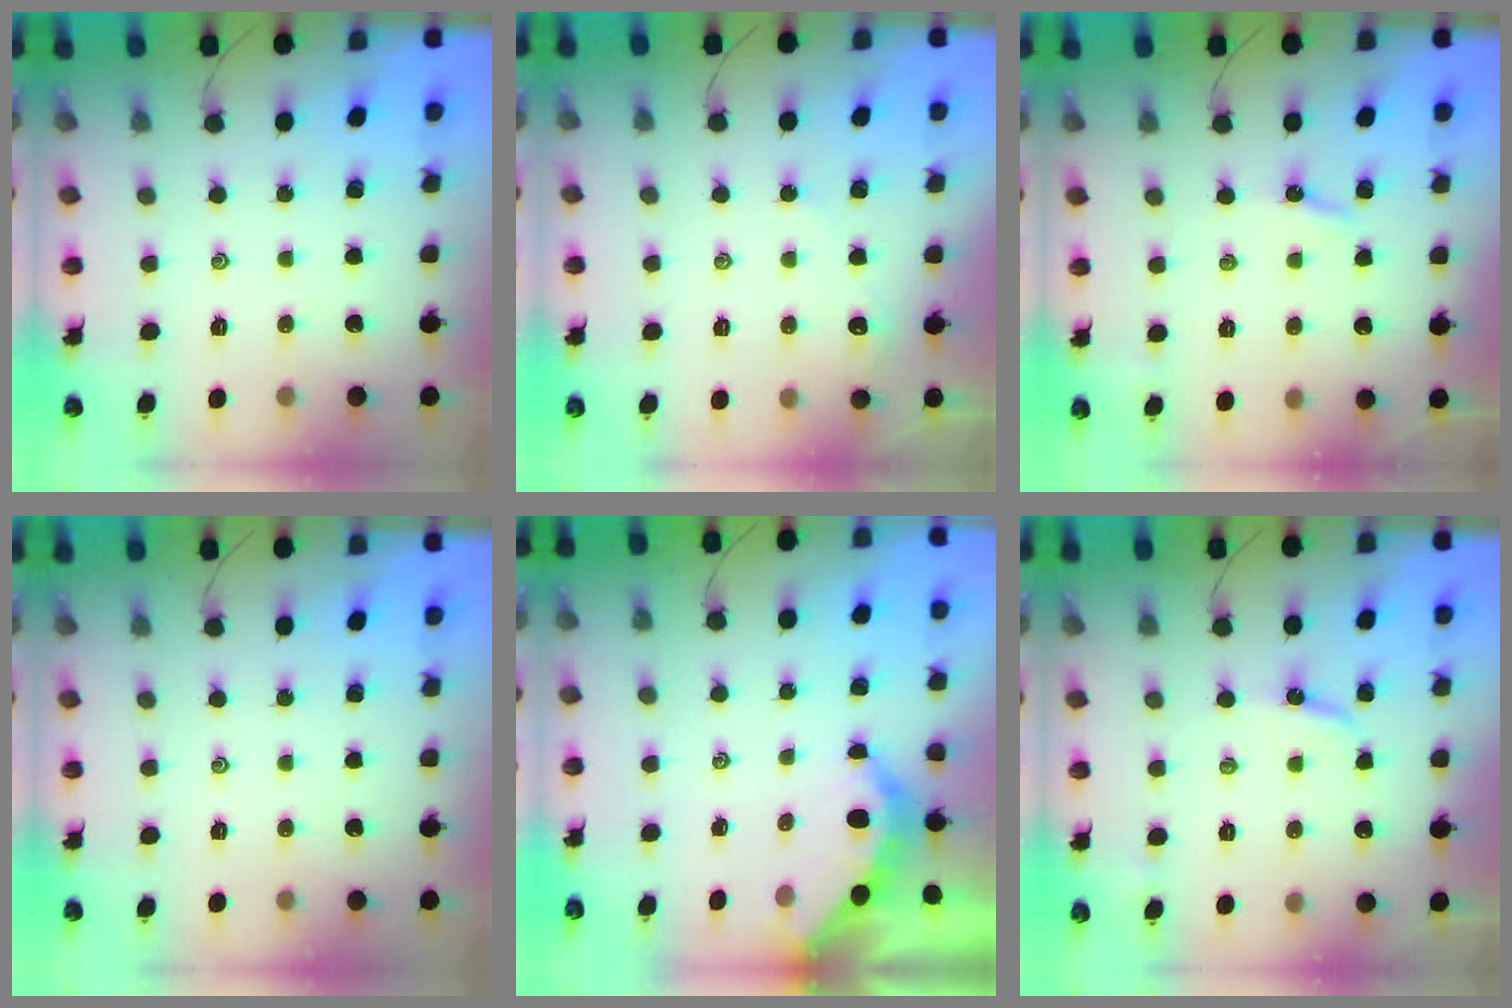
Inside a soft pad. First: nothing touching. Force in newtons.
{"total": 2.2, "press": 2.2, "slide": 0.3}
{"total": 3.5, "press": 3.5, "slide": 0.2}
{"total": 0.0}
{"total": 3.8, "press": 3.7, "slide": 0.4}
{"total": 4.4, "press": 4.4, "slide": 0.4}